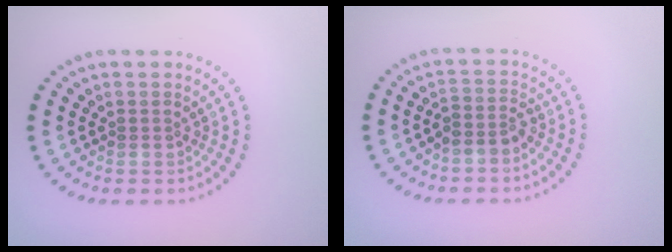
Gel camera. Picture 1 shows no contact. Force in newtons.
{"total": 2.0, "press": 1.7, "slide": 1.1}